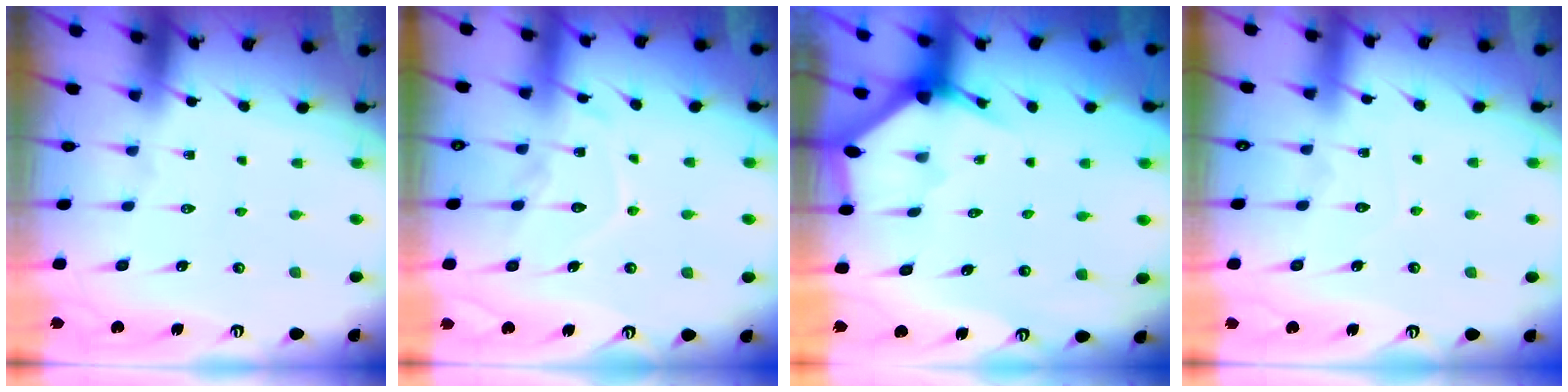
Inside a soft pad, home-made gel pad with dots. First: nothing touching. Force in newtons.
{"total": 10.6, "press": 10.5, "slide": 0.9}
{"total": 2.3, "press": 2.3, "slide": 0.1}
{"total": 4.4, "press": 4.4, "slide": 0.4}